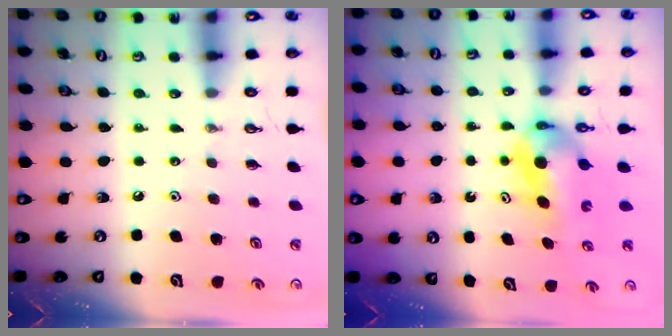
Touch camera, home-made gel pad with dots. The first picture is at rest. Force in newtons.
{"total": 5.7, "press": 5.4, "slide": 1.9}